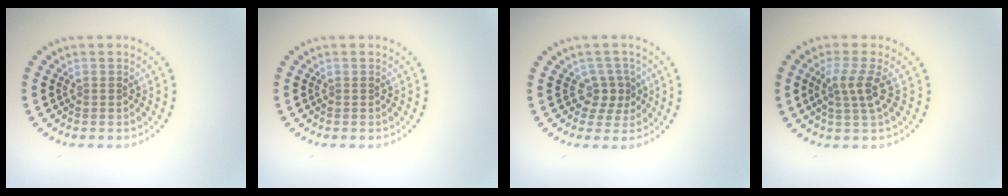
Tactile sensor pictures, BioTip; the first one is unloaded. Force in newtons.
{"total": 0.0}
{"total": 2.1, "press": 1.6, "slide": 1.4}
{"total": 2.6, "press": 2.0, "slide": 1.7}